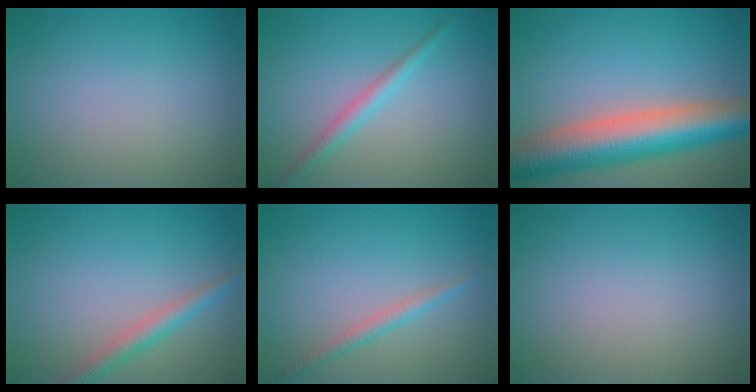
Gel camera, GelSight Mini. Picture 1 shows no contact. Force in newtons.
{"total": 1.8, "press": 1.8, "slide": 0.0}
{"total": 10.0, "press": 10.0, "slide": 0.3}
{"total": 2.4, "press": 2.4, "slide": 0.1}
{"total": 1.5, "press": 1.5, "slide": 0.1}
{"total": 0.0}